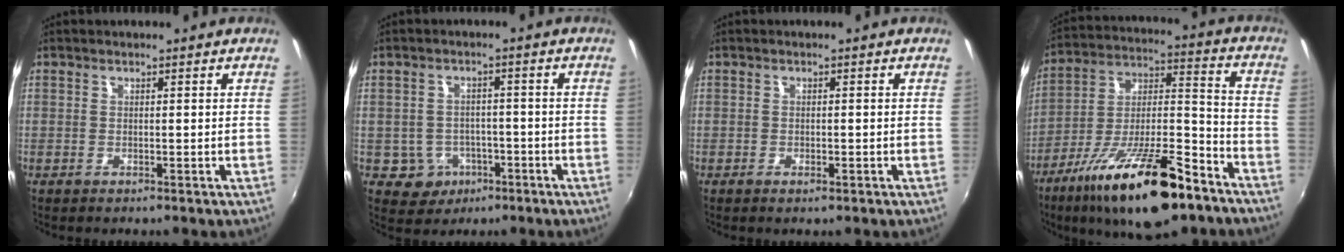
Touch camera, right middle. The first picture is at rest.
{"total": 5.8, "force": [-2.5, 5.0, 1.3], "torque": [-0.041, 0.011, -0.023]}
{"total": 1.1, "force": [-0.7, 0.4, 0.8], "torque": [-0.014, -0.002, -0.010]}
{"total": 22.7, "force": [-14.2, 6.7, 16.4], "torque": [-0.287, -0.018, -0.231]}